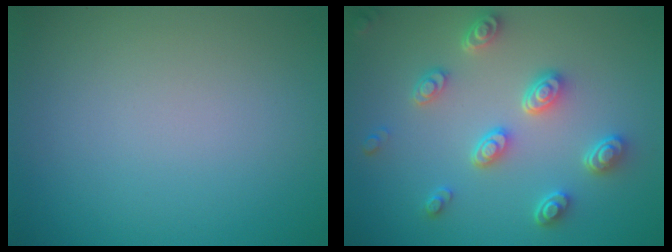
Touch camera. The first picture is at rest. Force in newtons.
{"total": 4.5, "press": 3.7, "slide": 2.6}